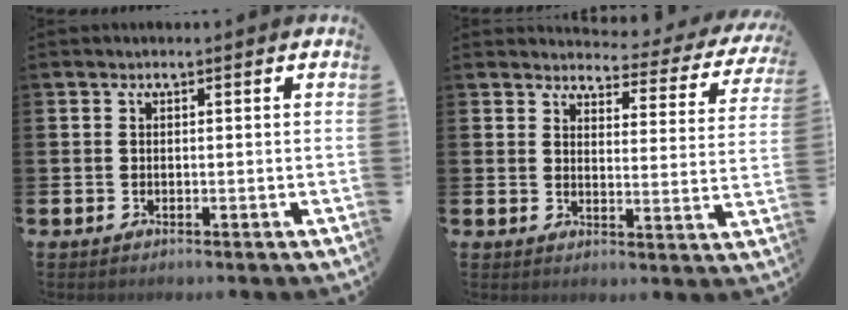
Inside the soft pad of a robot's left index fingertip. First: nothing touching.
{"total": 2.6, "force": [2.4, 0.9, 0.6], "torque": [-0.025, -0.029, 0.033]}